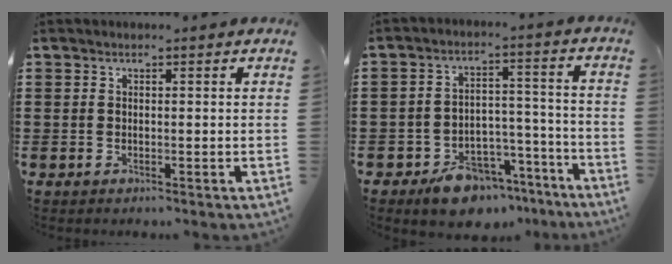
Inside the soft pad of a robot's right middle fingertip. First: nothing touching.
{"total": 8.2, "force": [-6.9, 3.8, 2.4], "torque": [-0.026, 0.045, -0.123]}